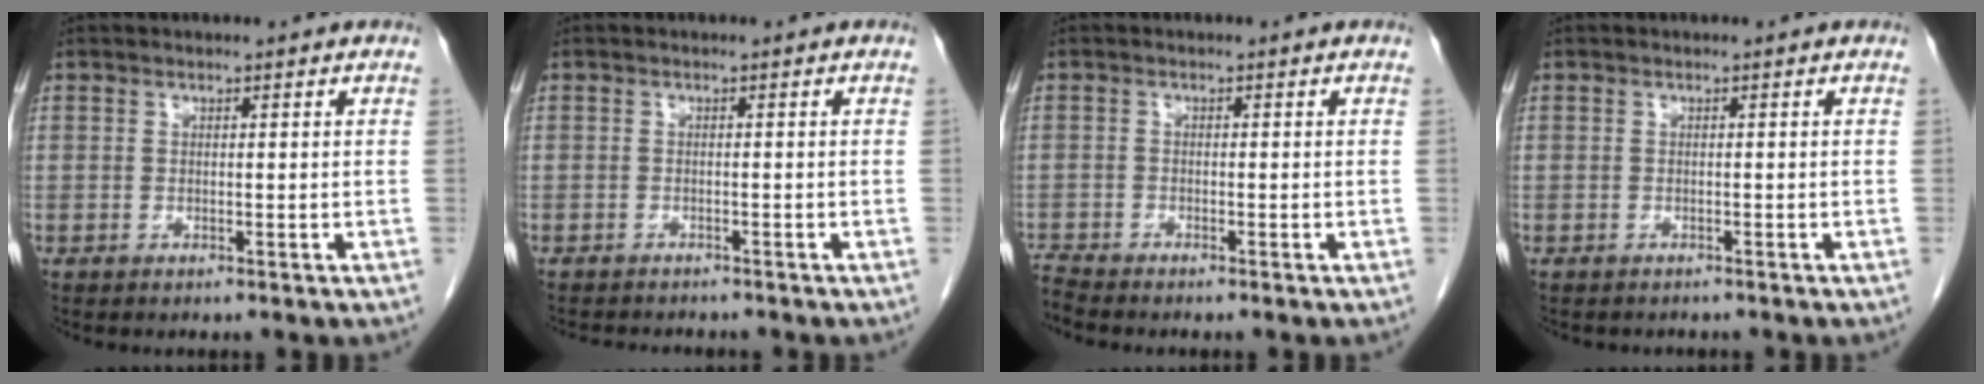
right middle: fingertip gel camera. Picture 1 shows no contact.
{"total": 4.3, "force": [-4.0, 1.1, 1.2], "torque": [-0.016, -0.006, -0.055]}
{"total": 2.1, "force": [-2.0, -0.5, -0.1], "torque": [-0.007, -0.013, -0.041]}
{"total": 1.9, "force": [-1.7, 0.7, 0.3], "torque": [-0.010, -0.002, -0.023]}